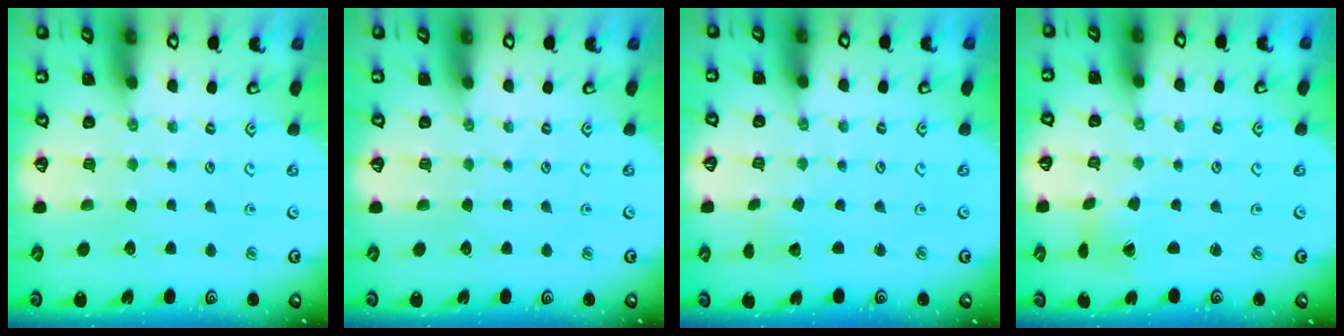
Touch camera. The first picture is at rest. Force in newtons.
{"total": 0.0}
{"total": 1.9, "press": 1.9, "slide": 0.0}
{"total": 1.1, "press": 1.1, "slide": 0.2}